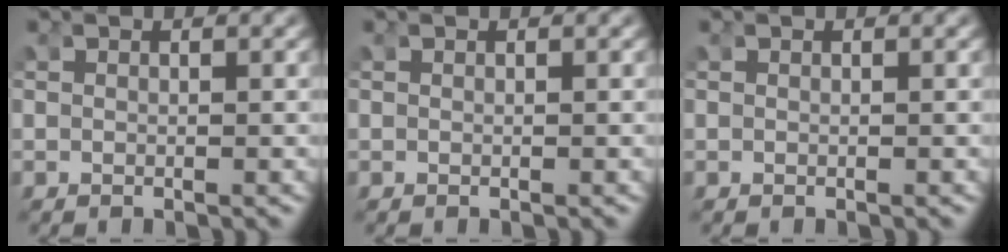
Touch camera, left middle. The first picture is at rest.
{"total": 0.0}
{"total": 0.0}